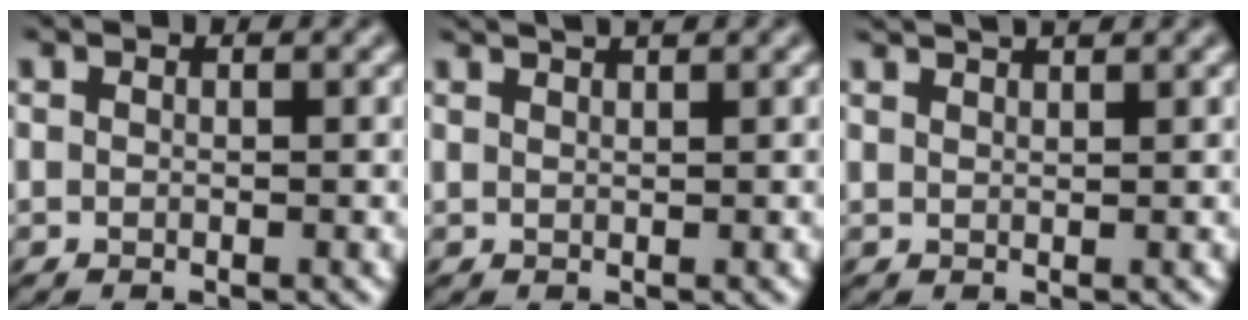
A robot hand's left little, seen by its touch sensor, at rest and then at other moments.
{"total": 2.6, "force": [2.3, 0.1, 1.3], "torque": [-0.028, 0.021, 0.034]}
{"total": 2.9, "force": [2.6, 0.1, 1.2], "torque": [-0.029, 0.020, 0.037]}